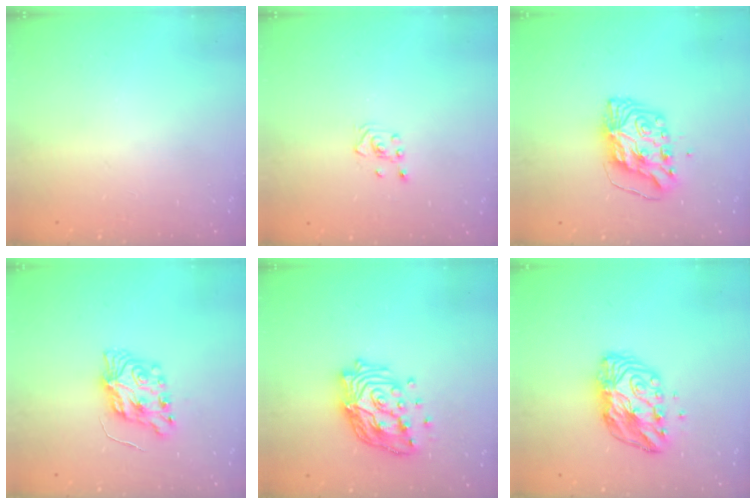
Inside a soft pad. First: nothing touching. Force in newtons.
{"total": 2.8, "press": 2.6, "slide": 1.1}
{"total": 10.1, "press": 10.0, "slide": 1.0}
{"total": 7.9, "press": 7.9, "slide": 0.2}
{"total": 16.7, "press": 16.7, "slide": 1.5}
{"total": 11.2, "press": 11.2, "slide": 0.9}